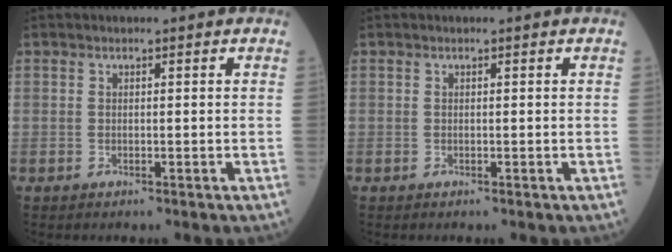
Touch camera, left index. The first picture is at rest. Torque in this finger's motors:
{"motor_torque": [0.00, 0.00, -0.01, 0.00]}